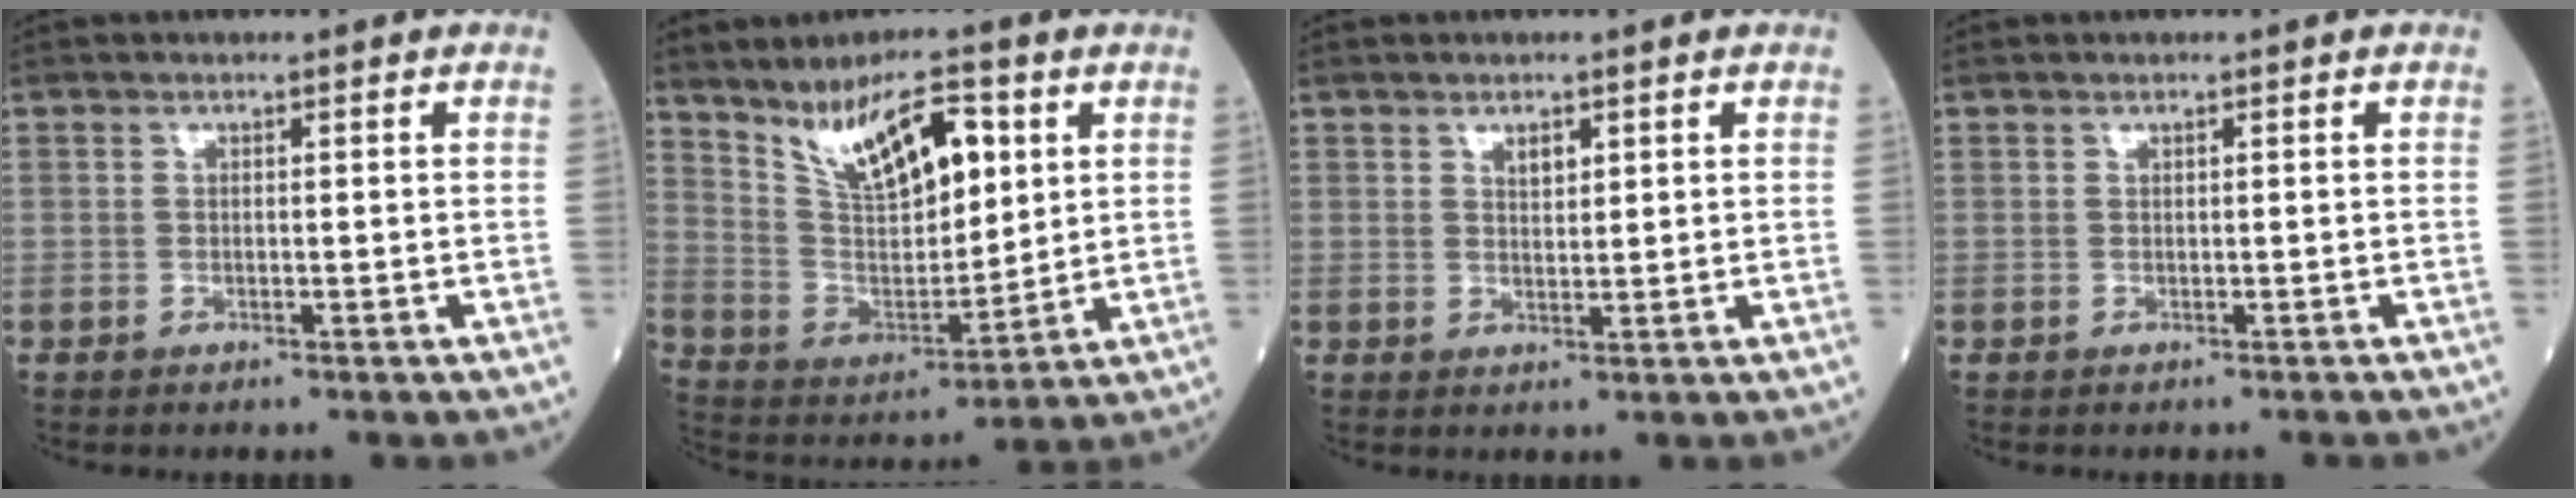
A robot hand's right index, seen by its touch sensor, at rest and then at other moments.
{"total": 13.7, "force": [6.7, 5.1, 10.8], "torque": [-0.197, 0.013, 0.132]}
{"total": 1.9, "force": [1.1, 0.8, 1.3], "torque": [-0.021, -0.001, 0.021]}
{"total": 0.0}